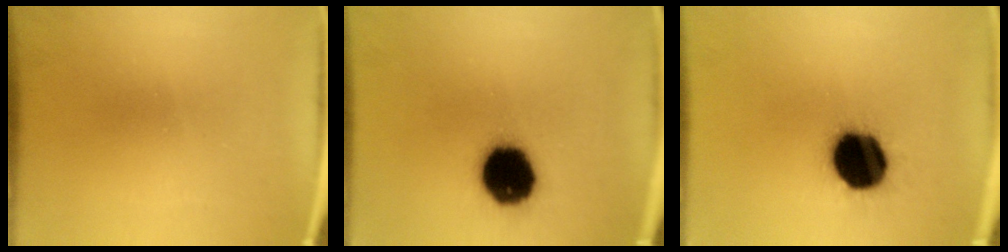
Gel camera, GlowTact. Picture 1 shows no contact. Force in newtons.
{"total": 16.5}
{"total": 18.0}